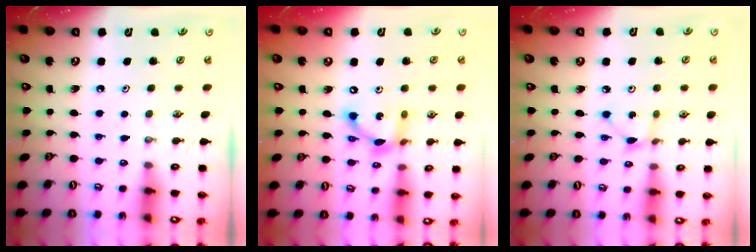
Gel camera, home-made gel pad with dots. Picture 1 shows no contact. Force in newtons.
{"total": 12.2, "press": 12.2, "slide": 0.6}
{"total": 1.9, "press": 1.9, "slide": 0.2}